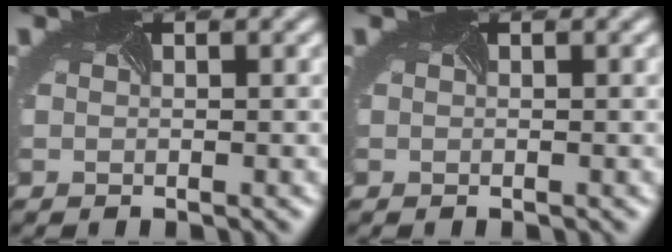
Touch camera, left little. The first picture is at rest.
{"total": 0.0}